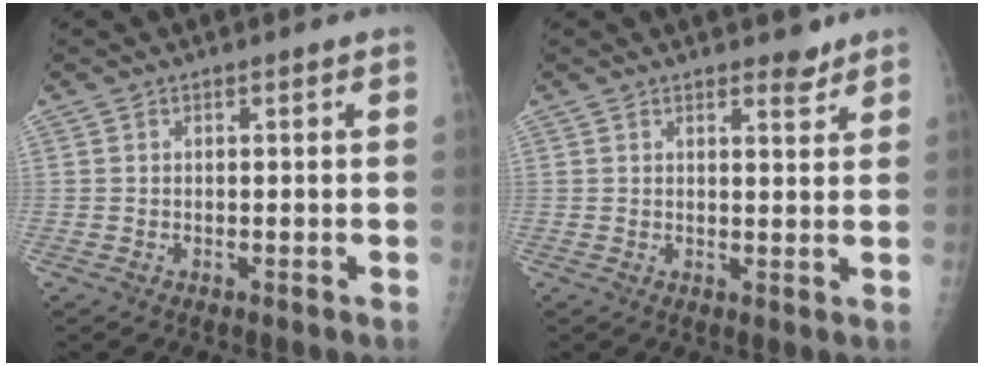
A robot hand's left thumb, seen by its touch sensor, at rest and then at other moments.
{"total": 3.0, "force": [2.4, 1.1, 1.4], "torque": [-0.007, -0.016, 0.032]}